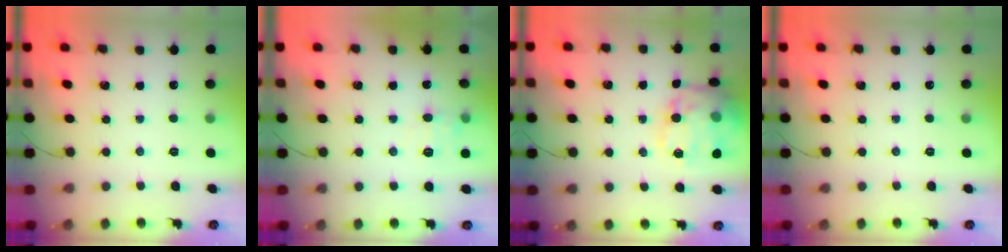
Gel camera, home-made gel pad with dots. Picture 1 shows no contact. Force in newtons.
{"total": 7.5, "press": 7.2, "slide": 1.8}
{"total": 16.6, "press": 16.5, "slide": 1.6}
{"total": 0.0}